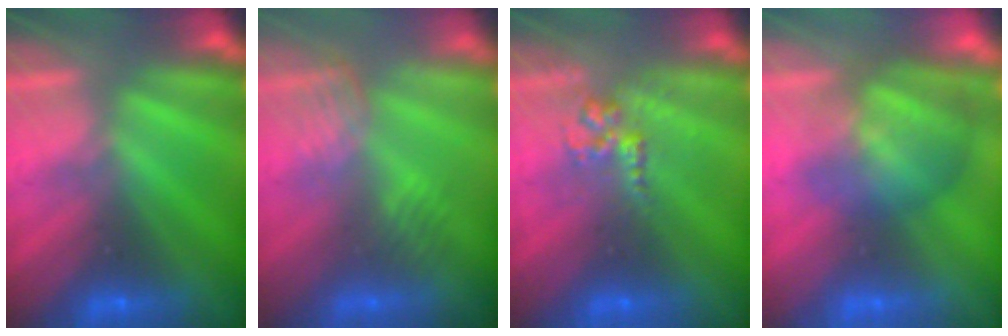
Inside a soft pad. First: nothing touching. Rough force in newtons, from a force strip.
{"total": 2.7}
{"total": 2.6}
{"total": 2.9}